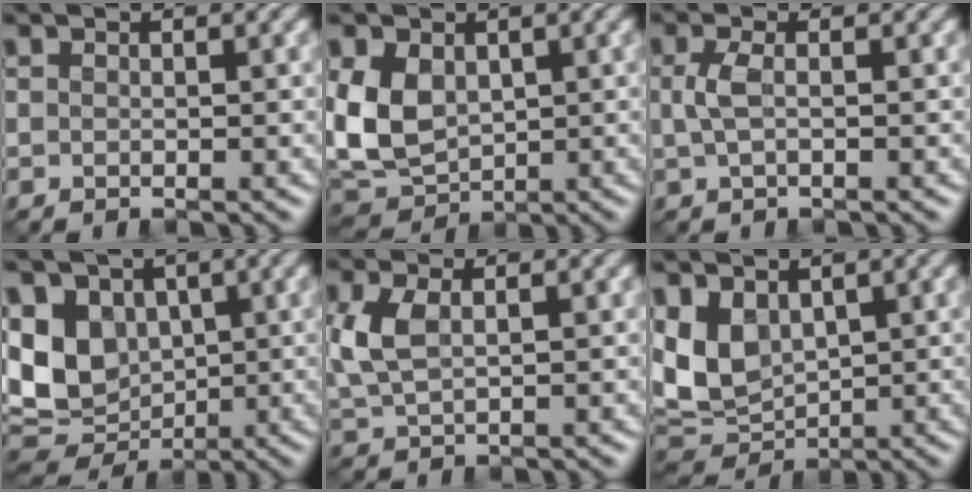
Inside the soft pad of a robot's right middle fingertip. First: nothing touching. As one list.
[{"total": 5.6, "force": [0.4, 4.0, 3.9], "torque": [-0.091, -0.005, 0.006]}, {"total": 1.8, "force": [-0.1, 0.7, 1.7], "torque": [-0.043, 0.000, -0.005]}, {"total": 8.6, "force": [0.6, 6.9, 5.1], "torque": [-0.120, -0.013, 0.005]}, {"total": 3.5, "force": [0.6, 1.9, 2.9], "torque": [-0.078, 0.001, 0.016]}, {"total": 6.5, "force": [1.5, 4.3, 4.6], "torque": [-0.109, -0.005, 0.026]}]